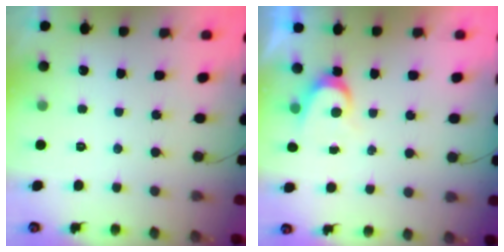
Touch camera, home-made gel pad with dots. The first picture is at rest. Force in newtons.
{"total": 4.1, "press": 4.1, "slide": 0.5}